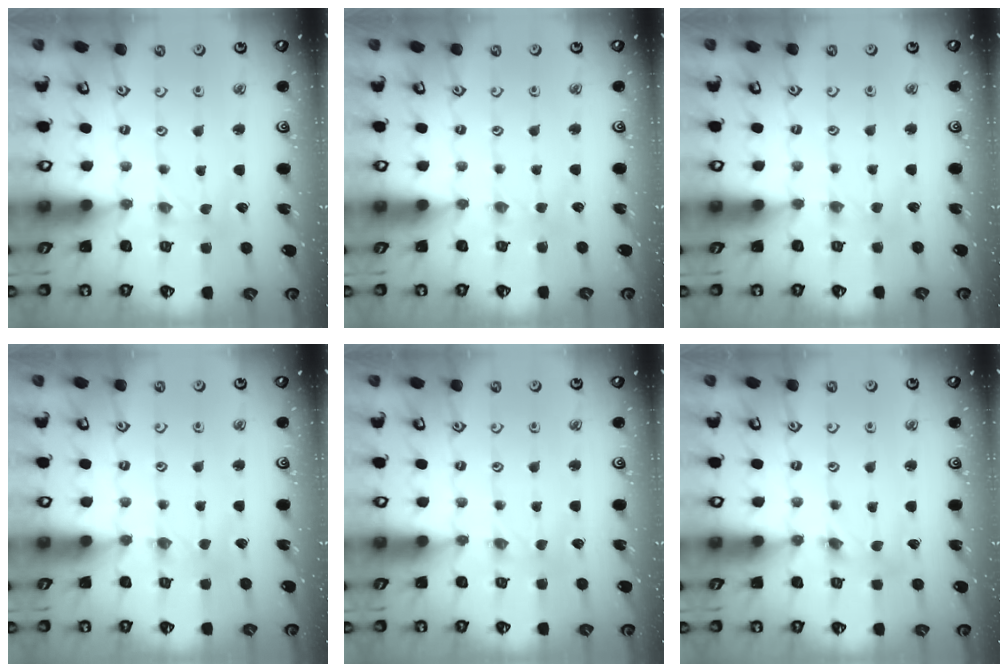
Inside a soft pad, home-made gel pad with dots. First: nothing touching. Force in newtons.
{"total": 2.4, "press": 2.3, "slide": 0.5}
{"total": 2.6, "press": 2.5, "slide": 0.5}
{"total": 0.5, "press": 0.5, "slide": 0.2}
{"total": 0.0}
{"total": 1.6, "press": 1.5, "slide": 0.3}